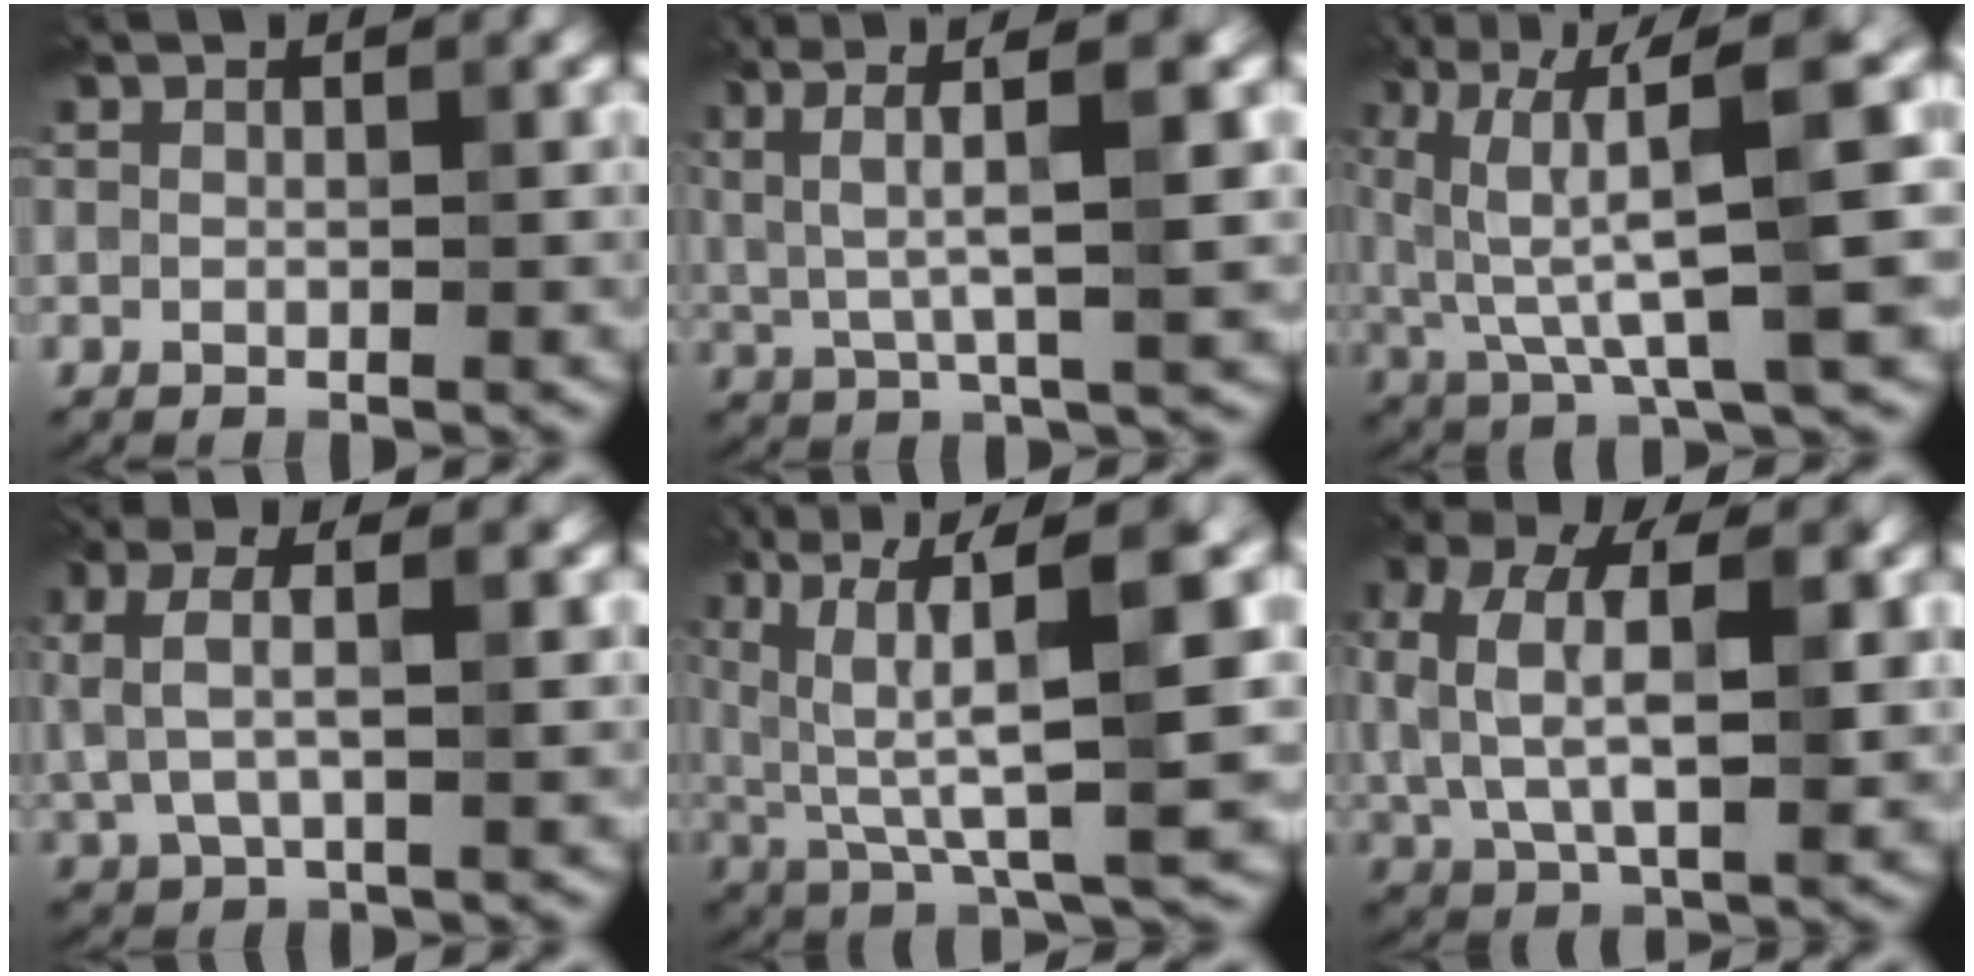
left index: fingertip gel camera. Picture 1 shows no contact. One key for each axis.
{"total": 7.8, "fx": 2.5, "fy": 1.7, "fz": 7.2, "tx": -0.124, "ty": 0.014, "tz": 0.044}
{"total": 11.5, "fx": 3.2, "fy": 2.2, "fz": 10.8, "tx": -0.175, "ty": 0.024, "tz": 0.064}
{"total": 4.7, "fx": 1.3, "fy": 1.8, "fz": 4.2, "tx": -0.088, "ty": 0.005, "tz": 0.022}
{"total": 12.7, "fx": 3.8, "fy": 3.3, "fz": 11.7, "tx": -0.201, "ty": 0.013, "tz": 0.076}
{"total": 9.5, "fx": 1.3, "fy": 5.1, "fz": 7.9, "tx": -0.160, "ty": 0.006, "tz": 0.020}